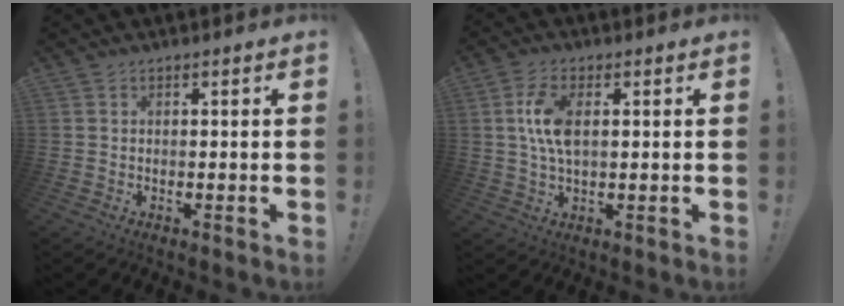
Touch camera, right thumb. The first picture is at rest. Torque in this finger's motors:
{"motor_torque": [0.21, 0.76, 1.22, -0.48, 0.10]}